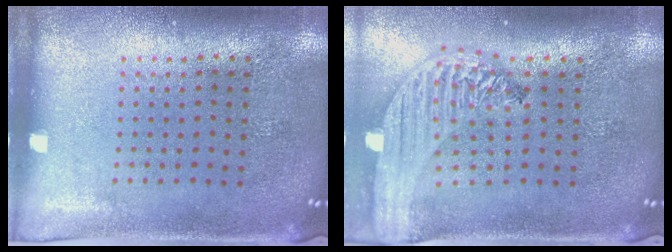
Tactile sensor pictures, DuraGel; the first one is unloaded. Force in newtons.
{"total": 2.5, "press": 2.1, "slide": 1.4}